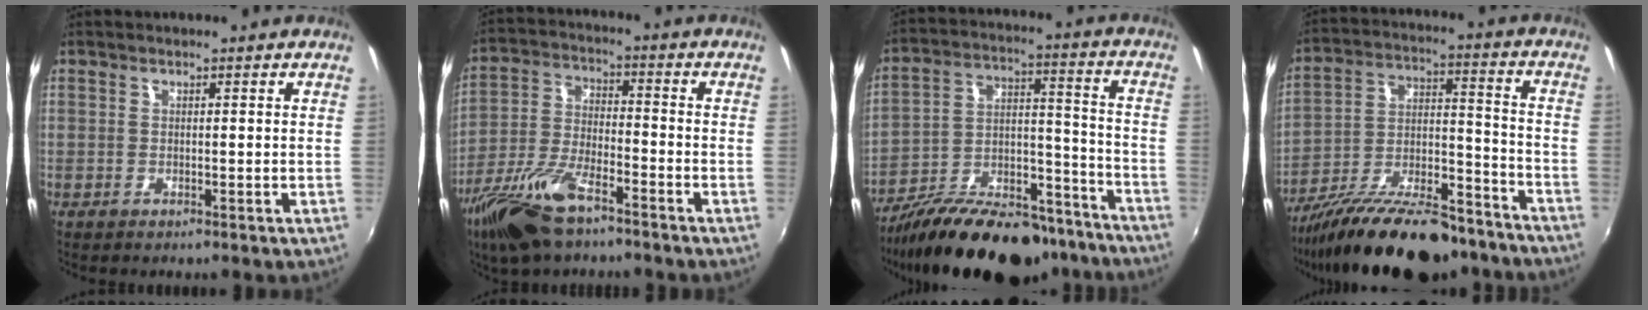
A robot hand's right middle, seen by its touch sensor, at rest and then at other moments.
{"total": 13.8, "force": [-9.4, 4.7, 8.9], "torque": [-0.194, -0.020, -0.182]}
{"total": 25.1, "force": [-19.7, 9.4, 12.5], "torque": [-0.212, 0.017, -0.284]}
{"total": 23.2, "force": [-18.1, 7.4, 12.6], "torque": [-0.218, -0.007, -0.274]}